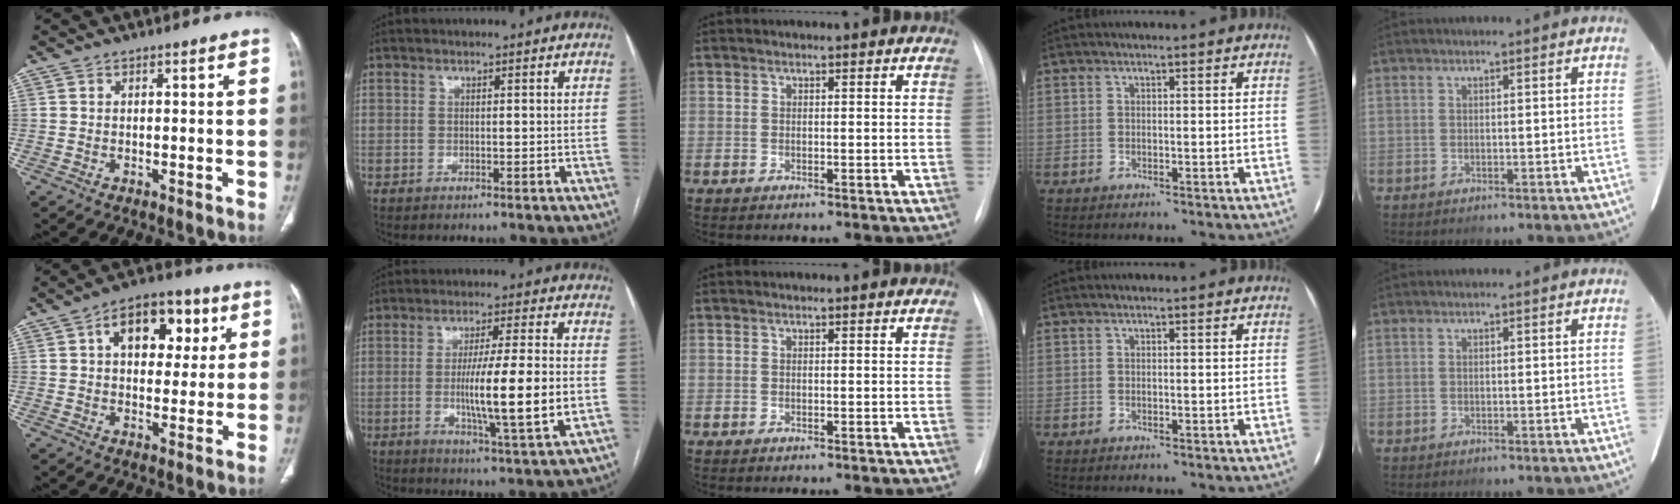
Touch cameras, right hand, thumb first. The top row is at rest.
{"thumb": {"total": 13.3, "force": [4.5, 8.2, 9.5], "torque": [-0.097, 0.006, 0.065]}, "index": {"total": 13.1, "force": [-1.7, 0.1, 13.0], "torque": [-0.220, -0.016, -0.031]}}